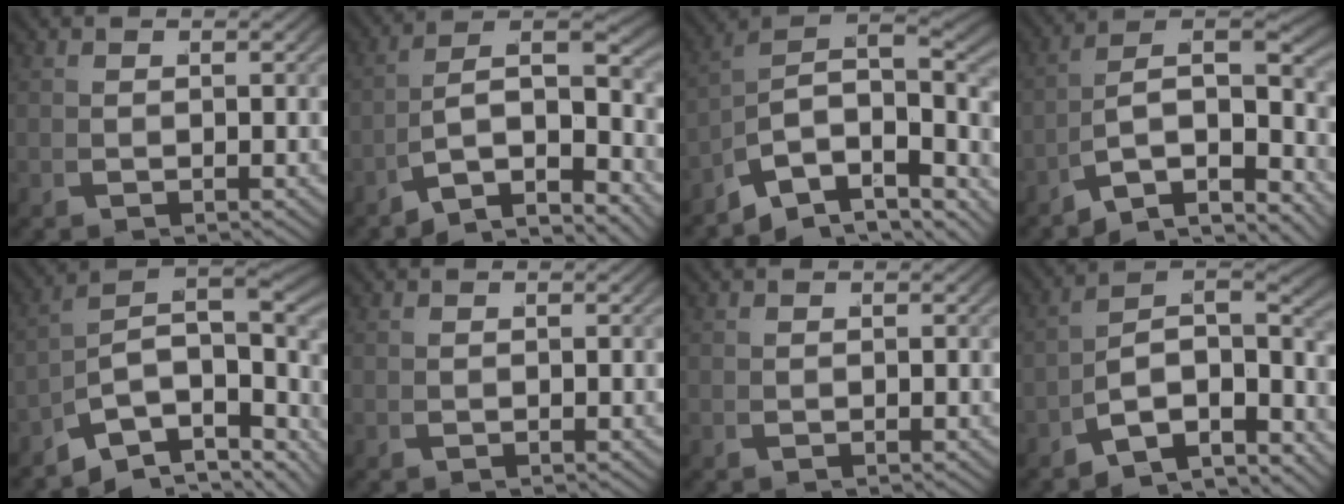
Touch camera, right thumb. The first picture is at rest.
{"total": 11.0, "force": [-2.3, 7.4, 7.8], "torque": [-0.158, -0.045, -0.026]}
{"total": 16.0, "force": [-1.4, 11.5, 11.0], "torque": [-0.199, -0.041, -0.013]}
{"total": 12.2, "force": [-2.4, 8.5, 8.4], "torque": [-0.164, -0.046, -0.029]}
{"total": 14.3, "force": [-1.4, 10.0, 10.1], "torque": [-0.177, -0.027, -0.016]}
{"total": 0.0}
{"total": 0.0}
{"total": 12.6, "force": [-2.6, 8.8, 8.5], "torque": [-0.164, -0.048, -0.034]}